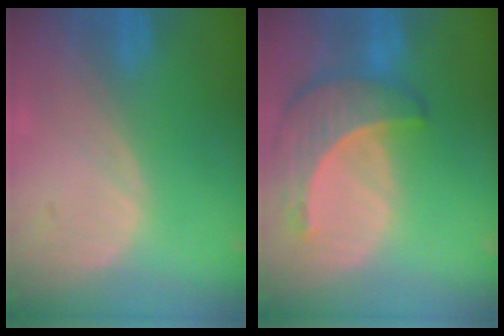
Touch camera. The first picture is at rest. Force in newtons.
{"total": 8.4, "press": 7.8, "slide": 3.3}